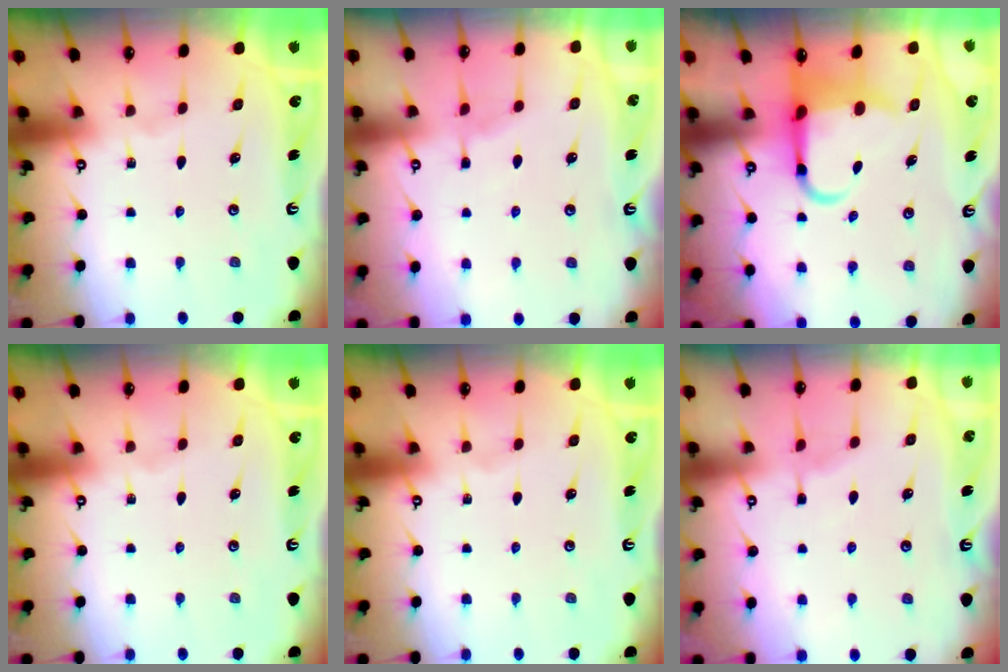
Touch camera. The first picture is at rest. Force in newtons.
{"total": 3.0, "press": 2.9, "slide": 0.5}
{"total": 6.5, "press": 6.3, "slide": 1.4}
{"total": 0.0}
{"total": 0.0}
{"total": 3.0, "press": 2.9, "slide": 0.5}